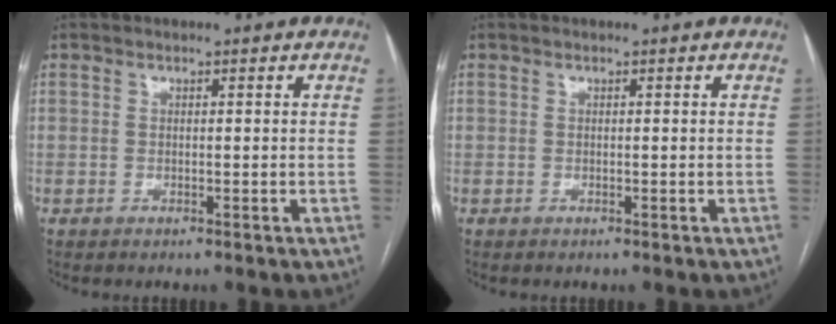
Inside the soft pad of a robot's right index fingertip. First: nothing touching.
{"total": 0.0}